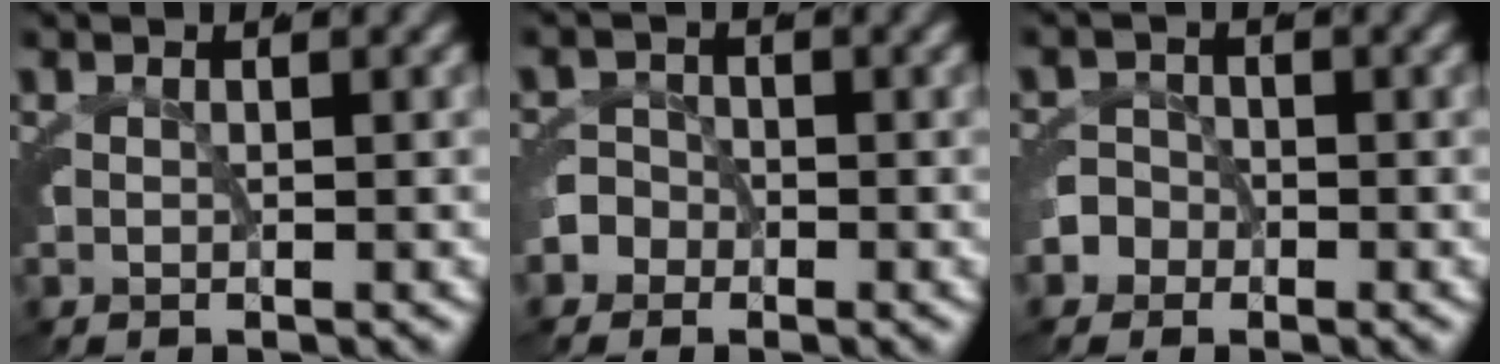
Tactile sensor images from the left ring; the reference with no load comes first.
{"total": 2.9, "force": [-1.3, 2.5, 0.3], "torque": [-0.019, -0.003, -0.029]}
{"total": 3.3, "force": [-1.4, 2.9, 0.4], "torque": [-0.023, -0.006, -0.030]}